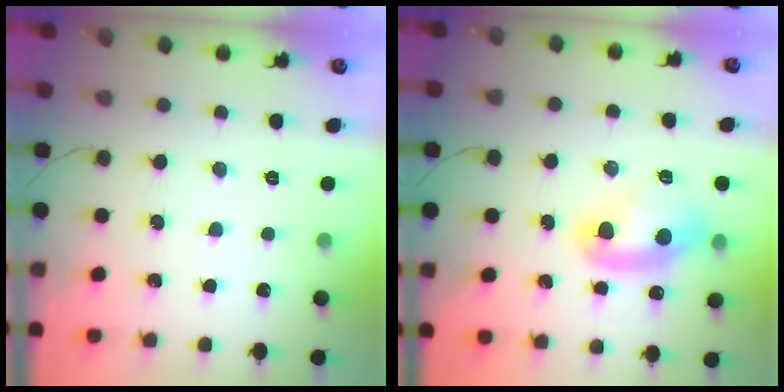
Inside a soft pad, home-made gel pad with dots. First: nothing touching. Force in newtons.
{"total": 14.4, "press": 10.9, "slide": 9.5}